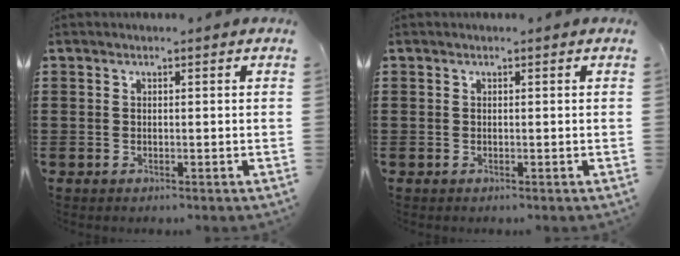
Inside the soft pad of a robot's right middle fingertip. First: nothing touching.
{"total": 0.0}